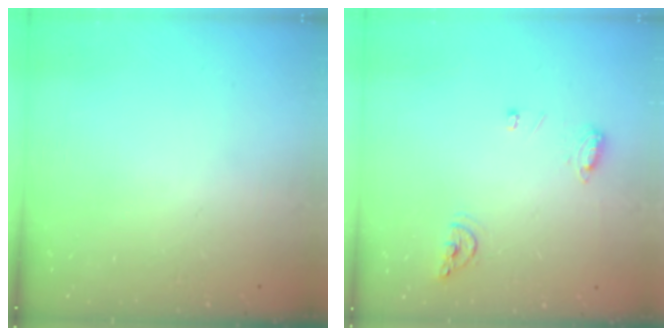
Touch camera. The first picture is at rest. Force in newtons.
{"total": 7.9, "press": 7.9, "slide": 0.8}